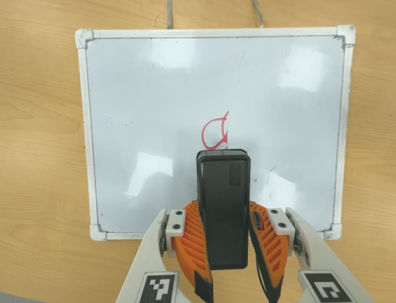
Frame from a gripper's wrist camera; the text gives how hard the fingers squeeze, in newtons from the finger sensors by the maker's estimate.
{"total": 8.2, "left": 7.3, "right": 9.2}